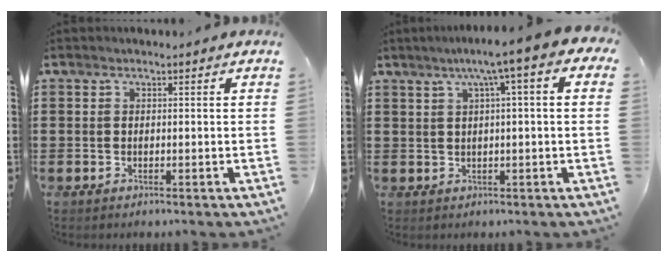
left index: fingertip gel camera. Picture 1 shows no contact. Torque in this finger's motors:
{"motor_torque": [2.14, 0.00, 0.75, 0.21]}